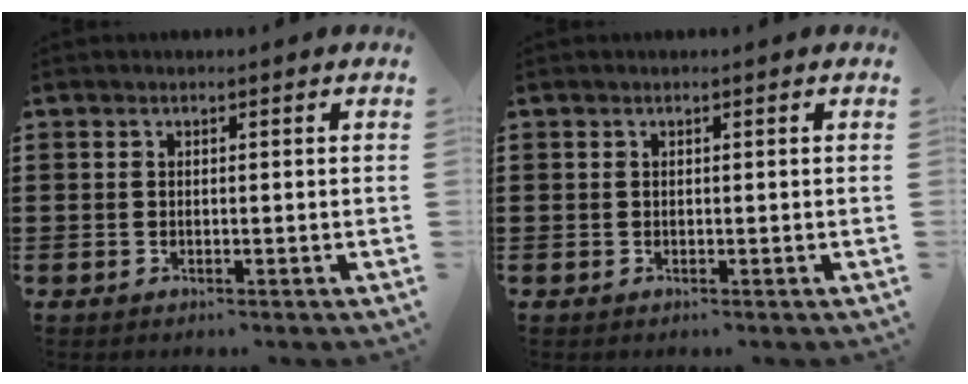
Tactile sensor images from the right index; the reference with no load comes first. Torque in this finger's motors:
{"motor_torque": [0.24, 0.11, 0.00, -0.01]}